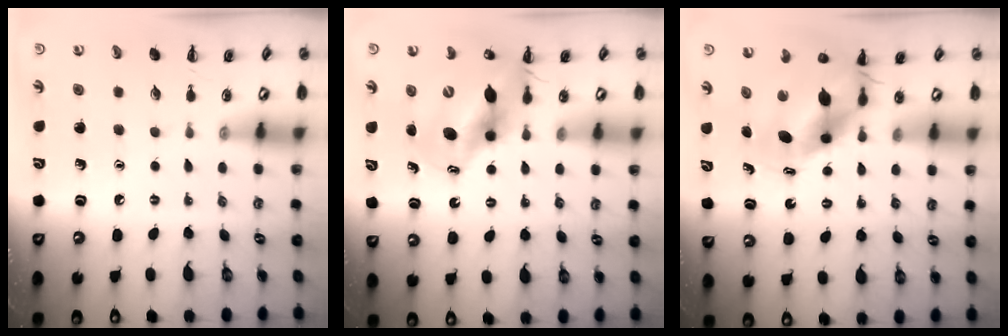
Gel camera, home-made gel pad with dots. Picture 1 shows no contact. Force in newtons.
{"total": 12.9, "press": 12.4, "slide": 3.5}
{"total": 8.8, "press": 8.6, "slide": 1.5}